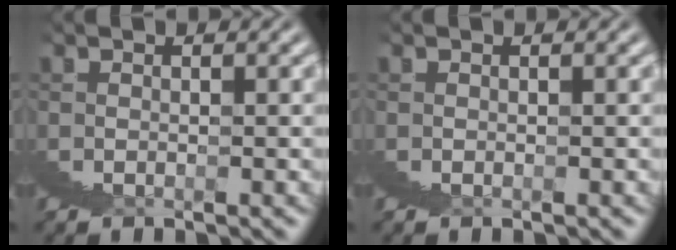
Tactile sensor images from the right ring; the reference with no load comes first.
{"total": 0.0}